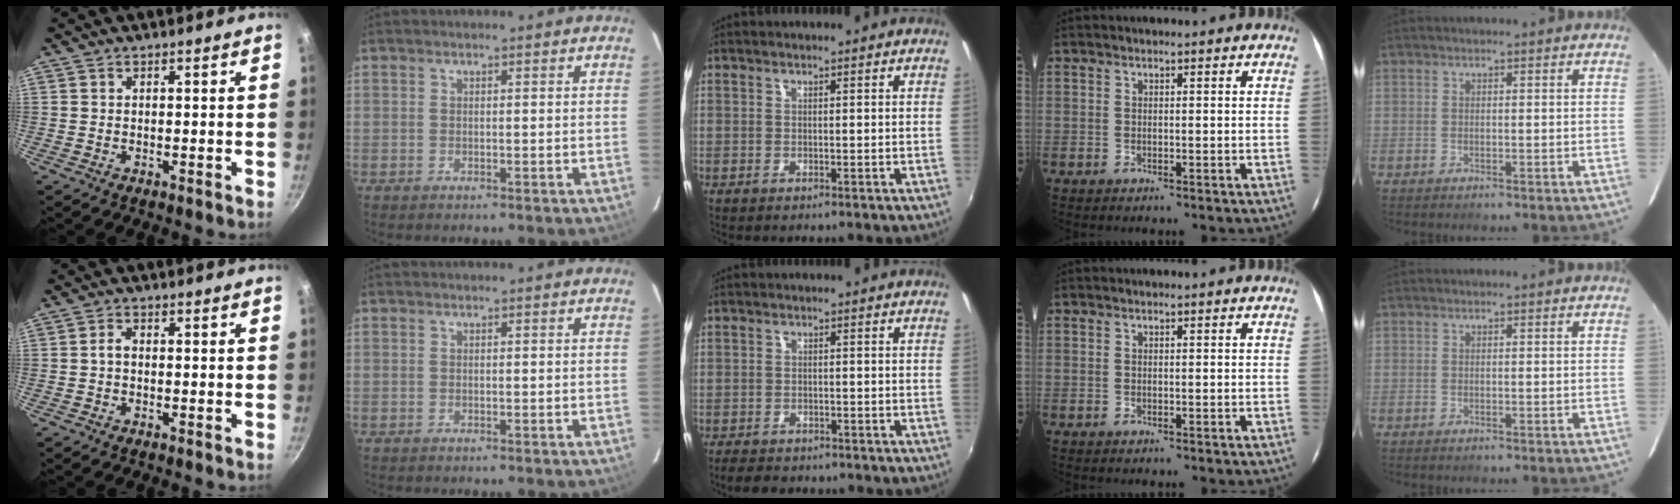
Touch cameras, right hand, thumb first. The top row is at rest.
{"thumb": {"total": 1.7, "force": [-0.3, 1.0, 1.3], "torque": [-0.025, 0.011, -0.008]}, "middle": {"total": 3.6, "force": [-3.0, 1.7, 1.1], "torque": [-0.033, -0.009, -0.051]}}